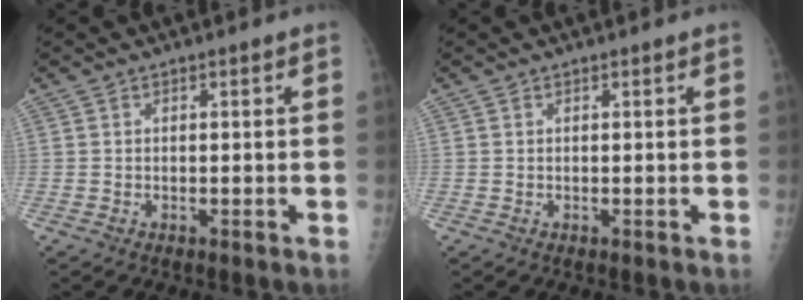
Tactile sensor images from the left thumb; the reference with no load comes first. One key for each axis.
{"total": 0.0}